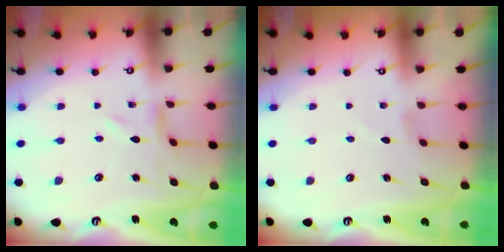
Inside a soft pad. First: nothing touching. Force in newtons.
{"total": 0.0}